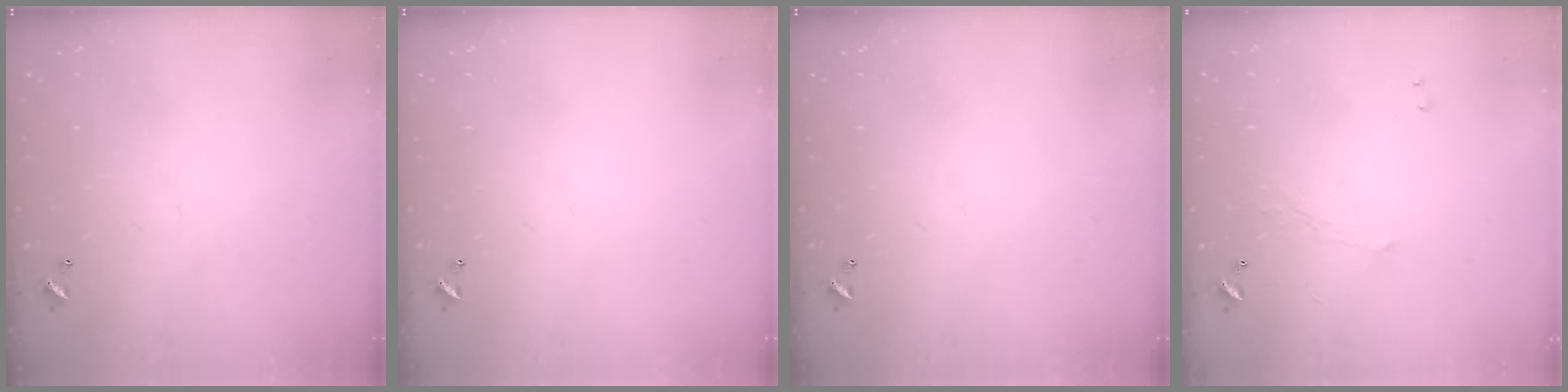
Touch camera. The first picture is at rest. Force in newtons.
{"total": 0.0}
{"total": 0.0}
{"total": 0.6, "press": 0.2, "slide": 0.5}